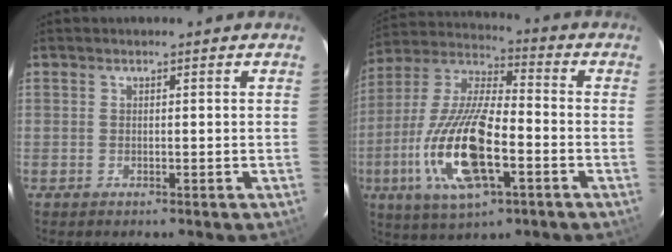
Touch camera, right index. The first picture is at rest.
{"total": 19.4, "force": [-6.3, 6.8, 17.1], "torque": [-0.359, -0.018, -0.122]}